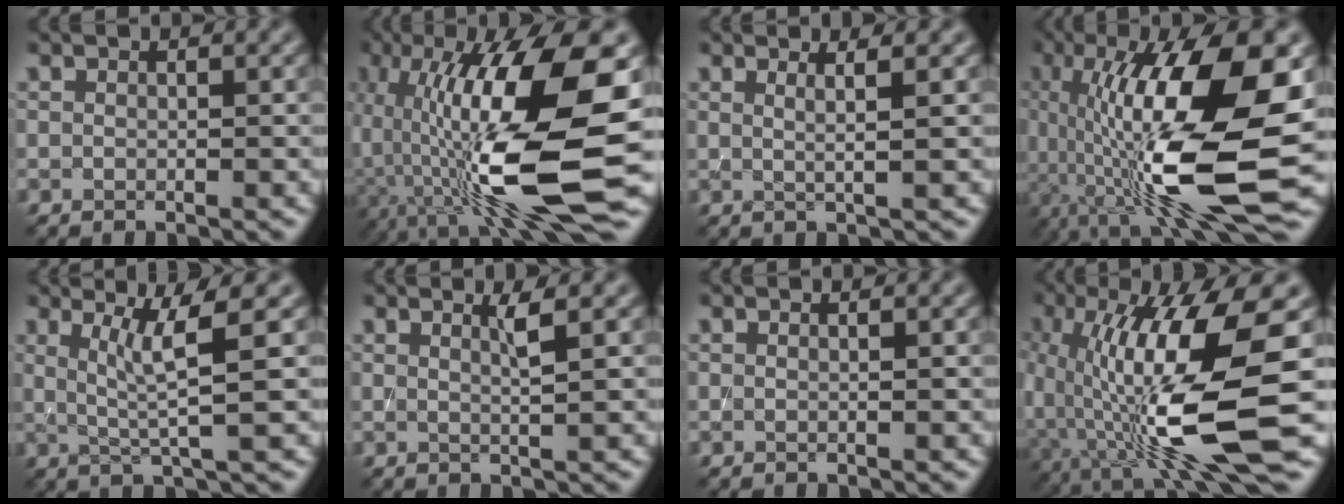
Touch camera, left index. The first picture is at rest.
{"total": 14.4, "force": [-2.4, 3.5, 13.7], "torque": [-0.246, 0.014, -0.042]}
{"total": 2.2, "force": [0.8, 0.7, 1.9], "torque": [-0.029, 0.006, -0.003]}
{"total": 14.2, "force": [-1.3, 3.9, 13.6], "torque": [-0.240, -0.003, -0.023]}
{"total": 4.2, "force": [1.2, 0.4, 4.0], "torque": [-0.075, -0.004, 0.029]}
{"total": 1.8, "force": [0.7, 0.3, 1.6], "torque": [-0.023, -0.002, 0.008]}
{"total": 0.6, "force": [0.2, 0.2, 0.5], "torque": [-0.007, -0.001, -0.003]}
{"total": 11.9, "force": [-1.5, 2.7, 11.5], "torque": [-0.208, -0.014, -0.028]}